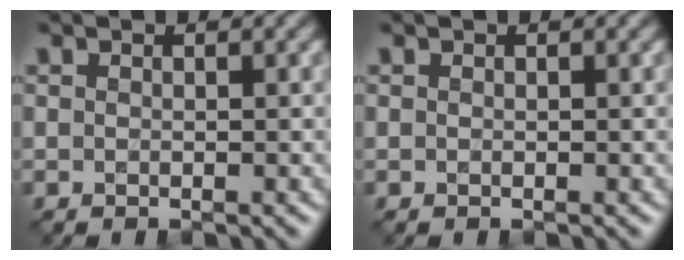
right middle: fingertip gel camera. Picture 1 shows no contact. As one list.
[{"total": 0.0}]